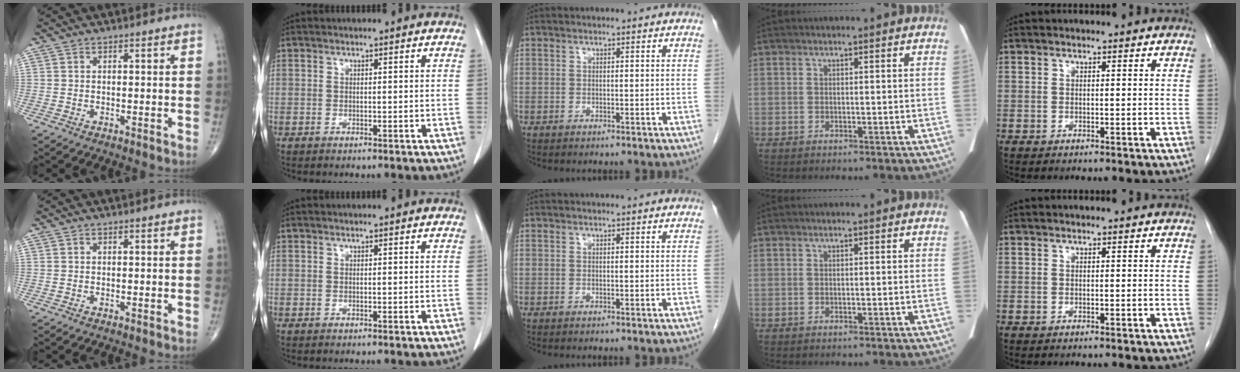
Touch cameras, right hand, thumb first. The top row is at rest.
{}